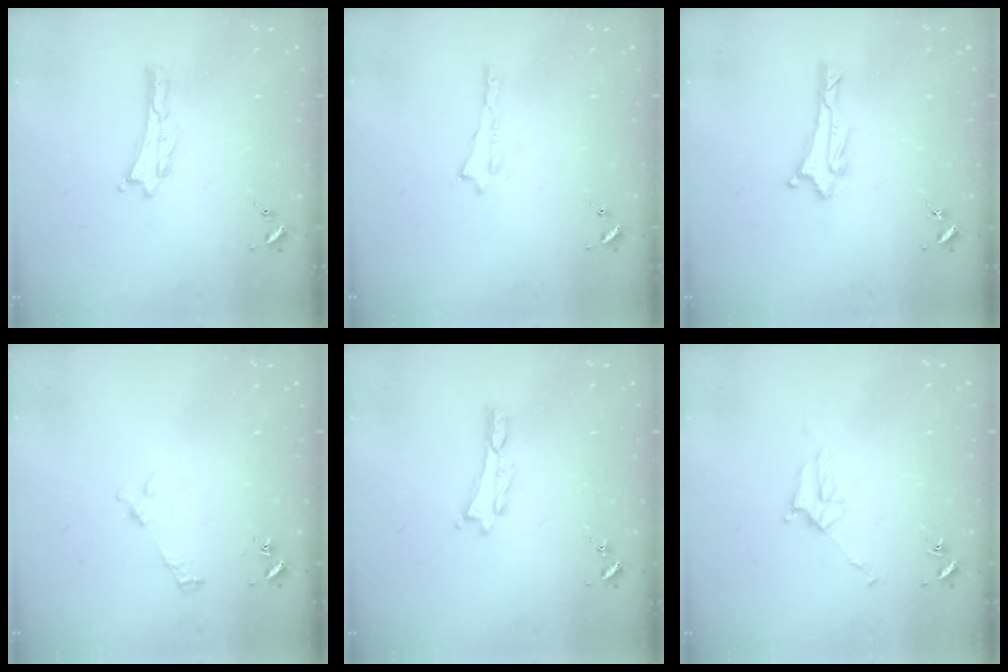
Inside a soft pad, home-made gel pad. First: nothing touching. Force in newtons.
{"total": 0.0}
{"total": 2.0, "press": 1.8, "slide": 0.8}
{"total": 2.2, "press": 2.2, "slide": 0.3}
{"total": 0.0}
{"total": 3.7, "press": 3.6, "slide": 0.5}